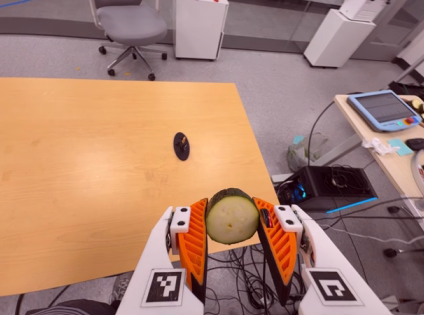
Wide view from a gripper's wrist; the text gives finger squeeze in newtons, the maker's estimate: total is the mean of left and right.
{"total": 9.4, "left": 8.9, "right": 9.9}